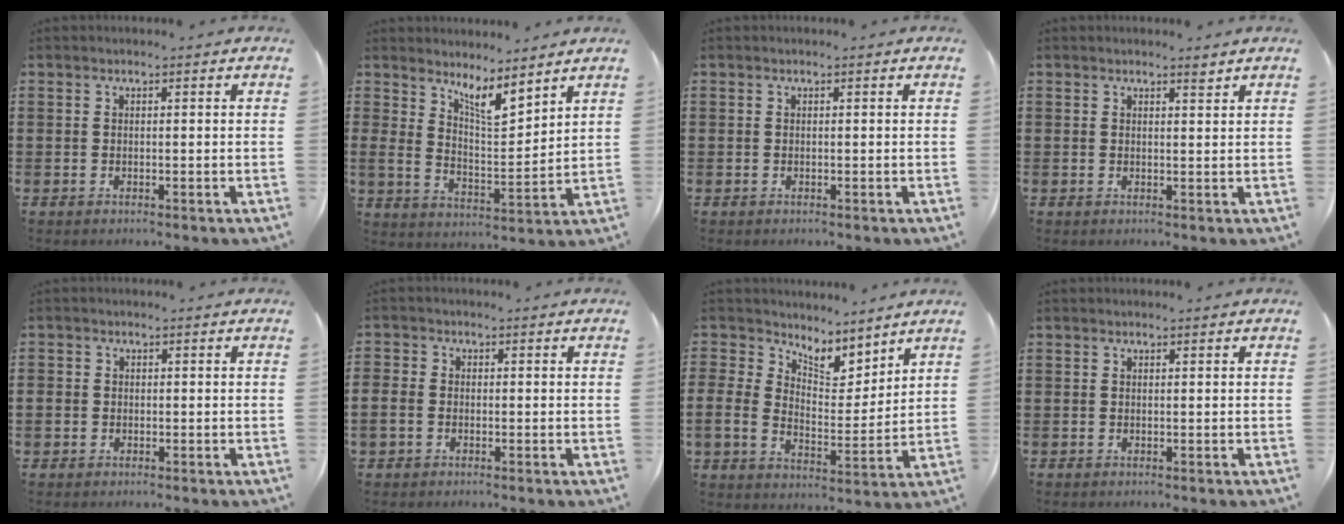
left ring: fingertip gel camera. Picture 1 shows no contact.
{"total": 5.9, "force": [4.9, 0.9, 3.2], "torque": [-0.068, -0.026, 0.084]}
{"total": 0.0}
{"total": 1.6, "force": [1.4, 0.1, 0.7], "torque": [-0.008, -0.003, 0.023]}
{"total": 1.1, "force": [-0.3, 1.1, 0.1], "torque": [-0.005, 0.005, -0.009]}
{"total": 2.0, "force": [-0.9, 1.6, 0.8], "torque": [-0.026, 0.004, -0.020]}
{"total": 5.5, "force": [4.6, 2.8, 1.1], "torque": [-0.046, -0.031, 0.079]}
{"total": 0.0}